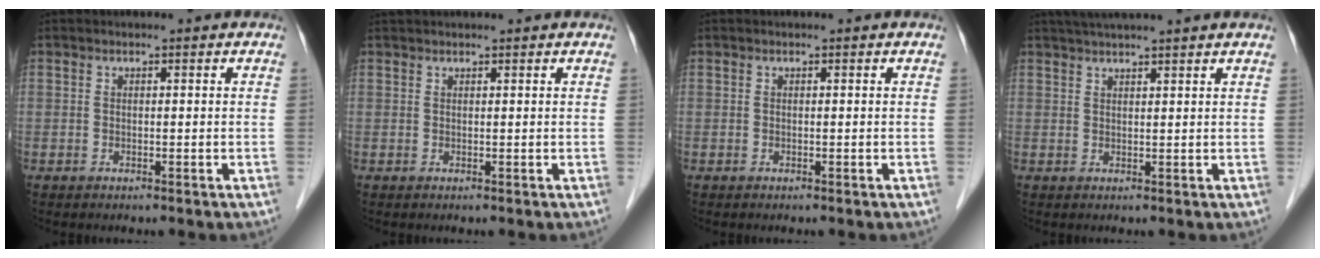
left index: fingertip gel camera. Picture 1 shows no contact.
{"total": 1.8, "force": [1.7, 0.0, 0.6], "torque": [-0.007, 0.027, 0.032]}
{"total": 0.0}
{"total": 7.0, "force": [6.0, -0.8, 3.4], "torque": [-0.052, 0.033, 0.086]}